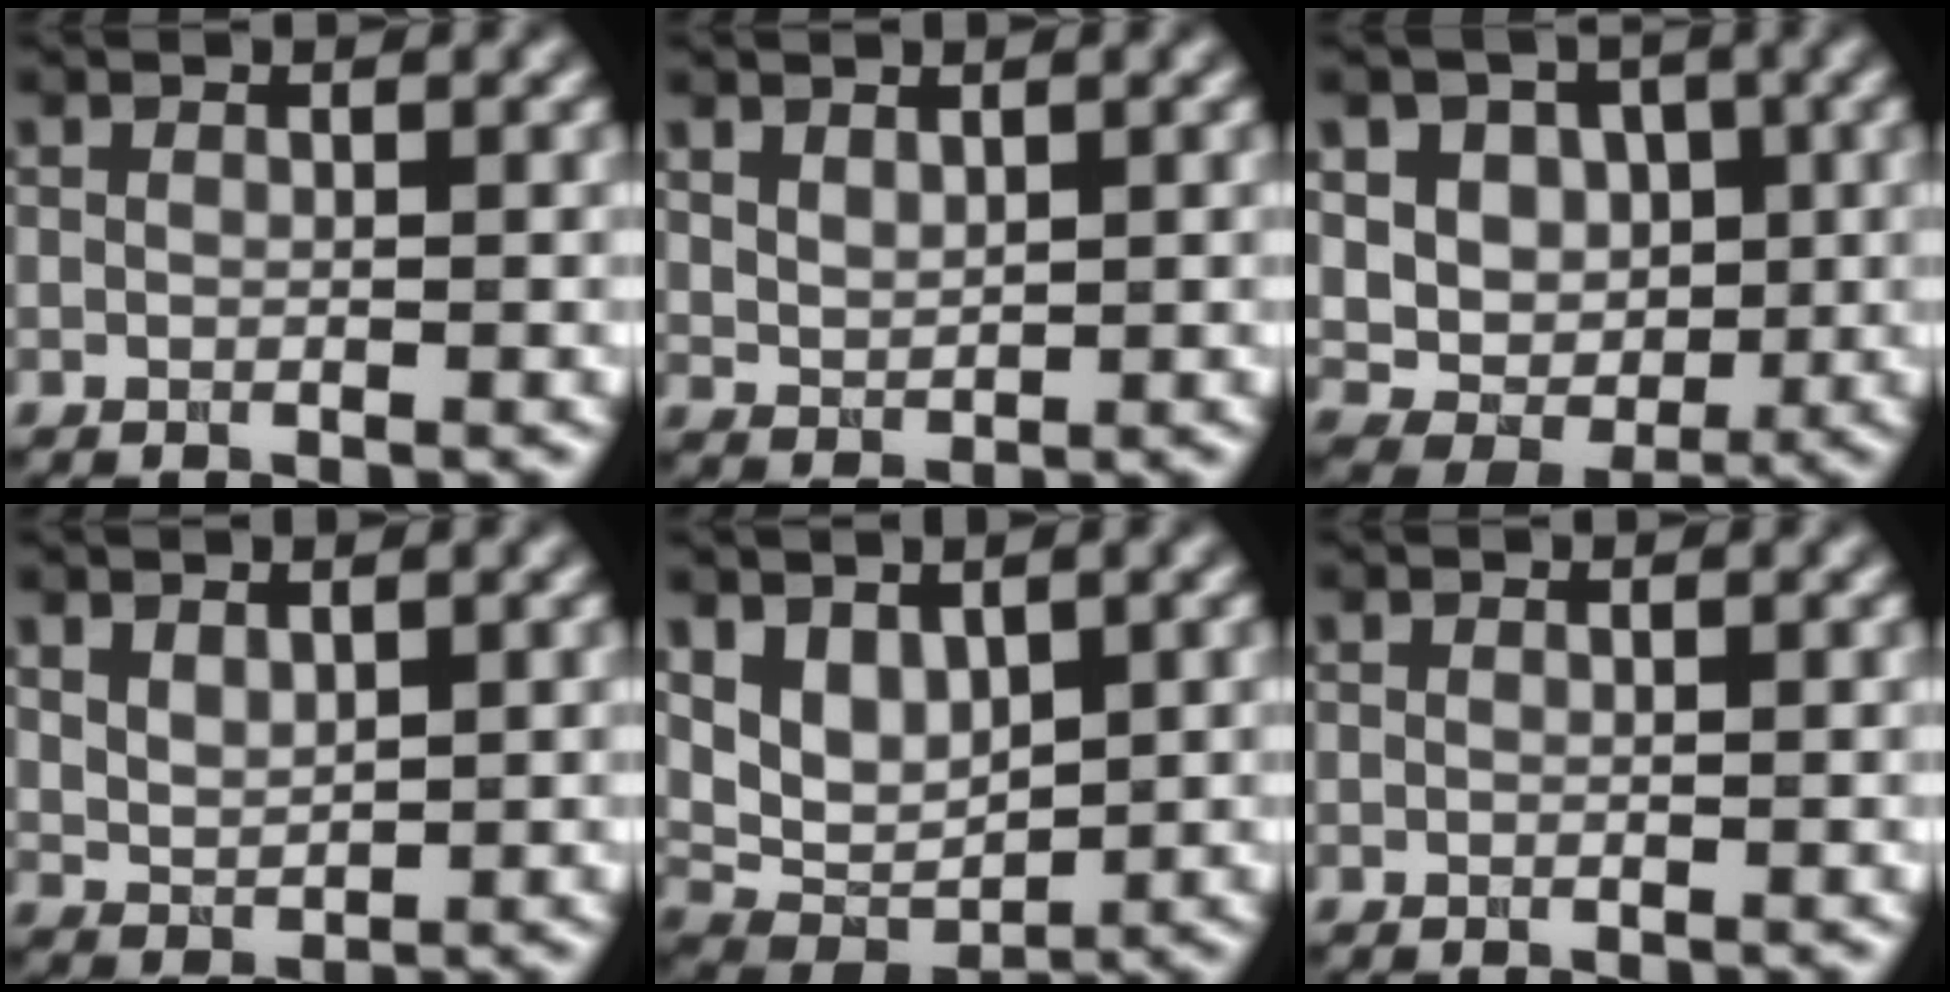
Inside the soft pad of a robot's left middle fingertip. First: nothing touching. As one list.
[{"total": 1.6, "force": [1.2, 0.9, 0.7], "torque": [-0.016, -0.003, 0.029]}, {"total": 9.9, "force": [2.4, 8.5, 4.5], "torque": [-0.068, 0.019, 0.033]}, {"total": 2.0, "force": [1.3, 1.1, 1.1], "torque": [-0.024, -0.004, 0.031]}, {"total": 3.9, "force": [2.0, 2.4, 2.4], "torque": [-0.048, -0.014, 0.039]}, {"total": 0.0}]